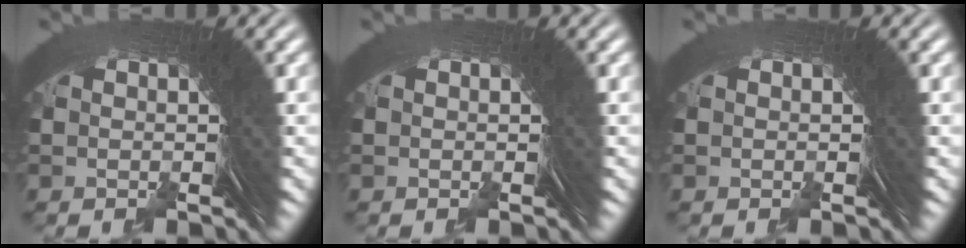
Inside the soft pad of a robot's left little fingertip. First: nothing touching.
{"total": 0.0}
{"total": 0.0}